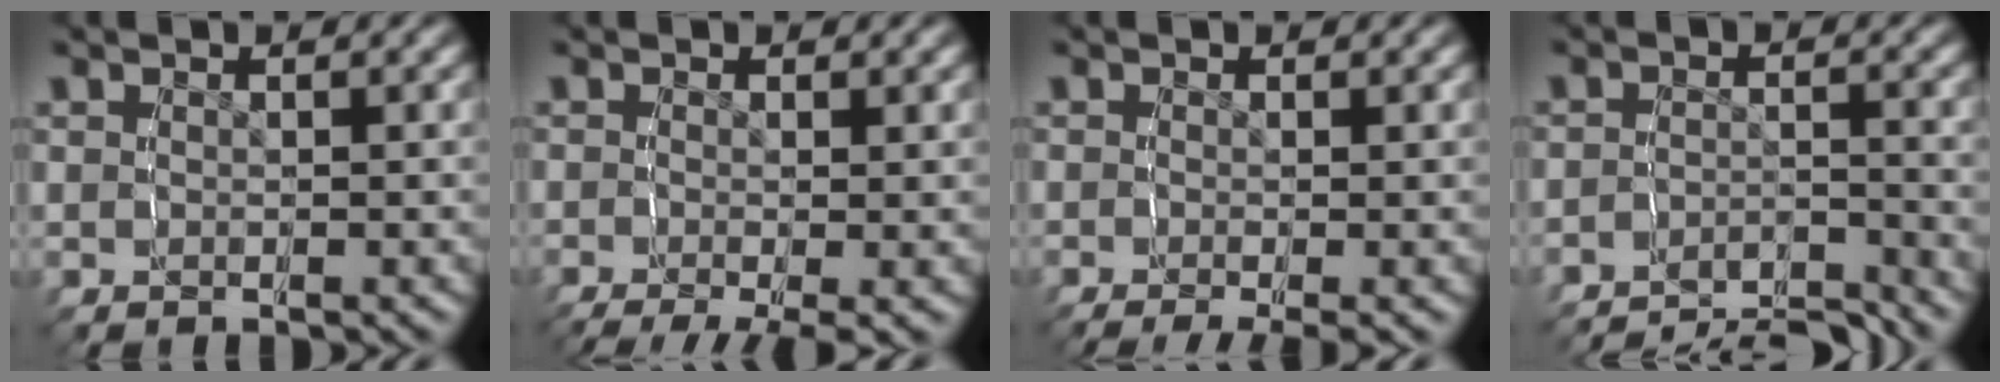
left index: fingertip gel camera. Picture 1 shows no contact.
{"total": 4.7, "force": [-3.6, 1.1, 2.7], "torque": [-0.043, -0.020, -0.047]}
{"total": 3.0, "force": [-2.4, 0.4, 1.8], "torque": [-0.026, -0.007, -0.034]}
{"total": 10.1, "force": [-9.8, 1.8, 1.5], "torque": [0.007, -0.020, -0.161]}